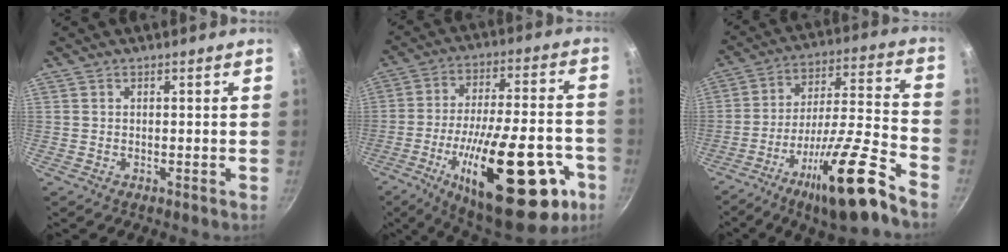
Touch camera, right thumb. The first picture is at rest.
{"total": 31.1, "force": [-11.9, 12.5, 25.9], "torque": [-0.351, 0.034, -0.170]}
{"total": 19.3, "force": [-12.0, 3.0, 14.9], "torque": [-0.229, 0.074, -0.204]}